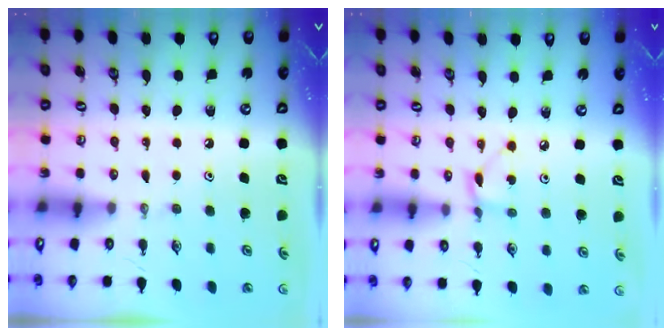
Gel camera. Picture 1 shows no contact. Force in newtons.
{"total": 2.0, "press": 2.0, "slide": 0.1}